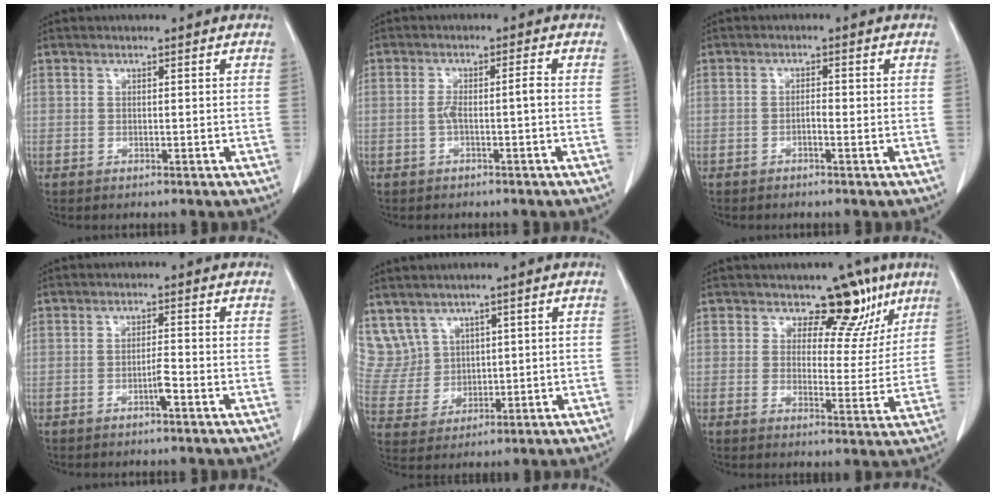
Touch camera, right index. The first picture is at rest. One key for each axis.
{"total": 2.9, "fx": -0.8, "fy": 0.2, "fz": 2.8, "tx": -0.052, "ty": 0.009, "tz": -0.011}
{"total": 1.4, "fx": -0.6, "fy": 0.2, "fz": 1.2, "tx": -0.021, "ty": 0.003, "tz": -0.012}
{"total": 2.1, "fx": -1.1, "fy": 0.0, "fz": 1.7, "tx": -0.031, "ty": 0.000, "tz": -0.022}
{"total": 8.9, "fx": 4.9, "fy": 7.3, "fz": 1.2, "tx": -0.052, "ty": 0.039, "tz": 0.124}
{"total": 7.7, "fx": 5.3, "fy": 4.6, "fz": 3.0, "tx": -0.019, "ty": -0.011, "tz": 0.060}